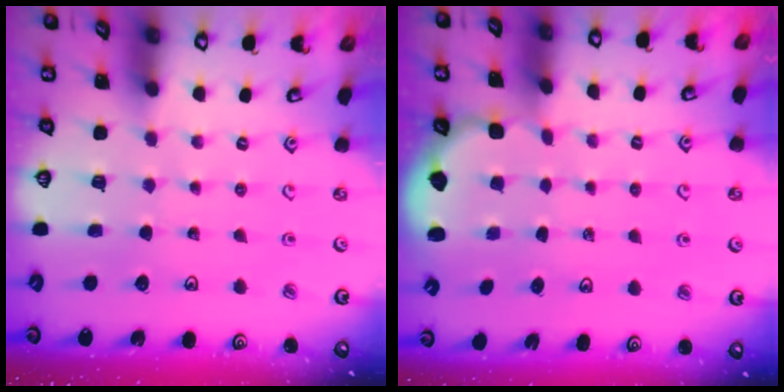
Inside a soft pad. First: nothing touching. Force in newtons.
{"total": 2.1, "press": 1.4, "slide": 1.5}